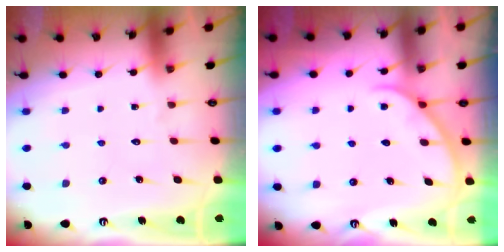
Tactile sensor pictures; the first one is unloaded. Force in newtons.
{"total": 1.8, "press": 1.8, "slide": 0.2}